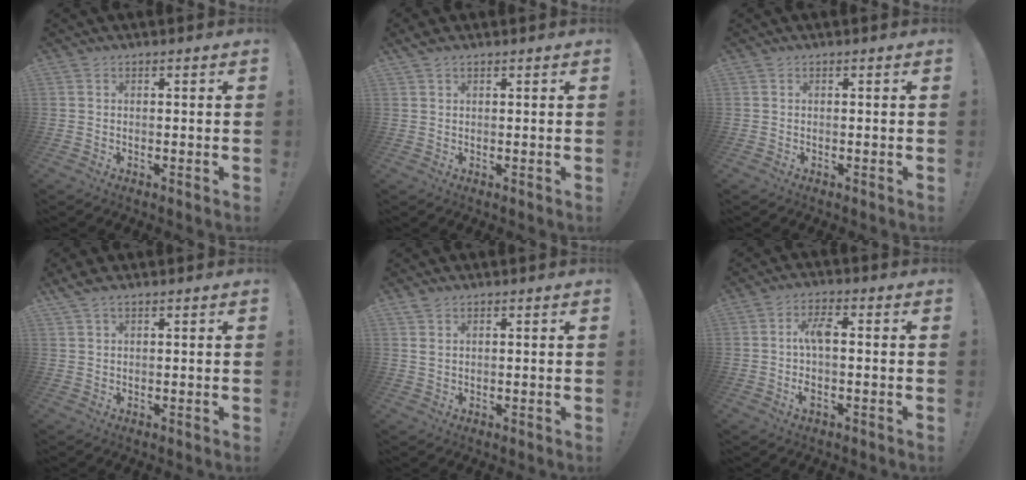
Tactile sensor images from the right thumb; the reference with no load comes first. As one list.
[{"total": 1.6, "force": [1.2, 0.7, 0.8], "torque": [-0.018, 0.000, 0.023]}, {"total": 0.0}, {"total": 2.4, "force": [1.7, 0.9, 1.4], "torque": [-0.030, -0.002, 0.033]}, {"total": 2.0, "force": [1.4, 0.9, 1.2], "torque": [-0.016, -0.002, 0.025]}, {"total": 6.8, "force": [0.1, 2.1, 6.4], "torque": [-0.118, -0.003, -0.003]}]